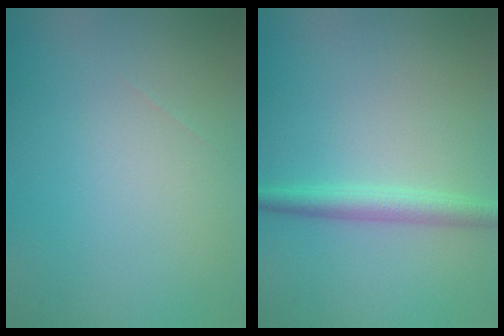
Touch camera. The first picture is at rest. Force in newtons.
{"total": 2.4, "press": 2.4, "slide": 0.1}